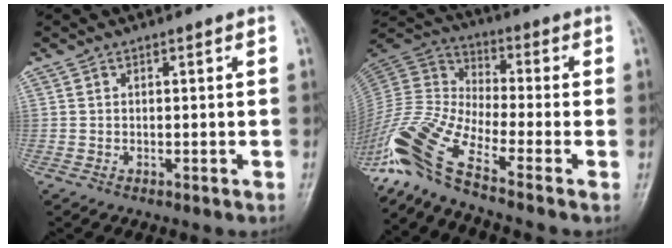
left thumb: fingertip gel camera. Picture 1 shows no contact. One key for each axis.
{"total": 16.3, "fx": -10.8, "fy": 2.4, "fz": 12.0, "tx": -0.279, "ty": 0.038, "tz": -0.215}